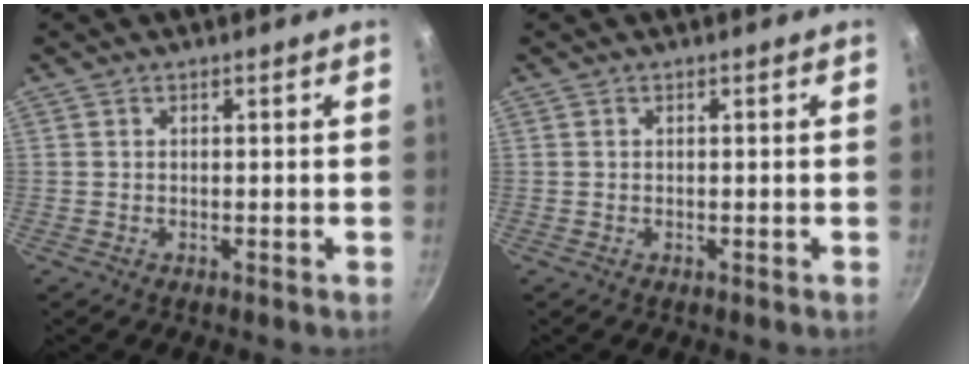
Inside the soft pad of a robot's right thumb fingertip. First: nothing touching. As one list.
[{"total": 0.0}]